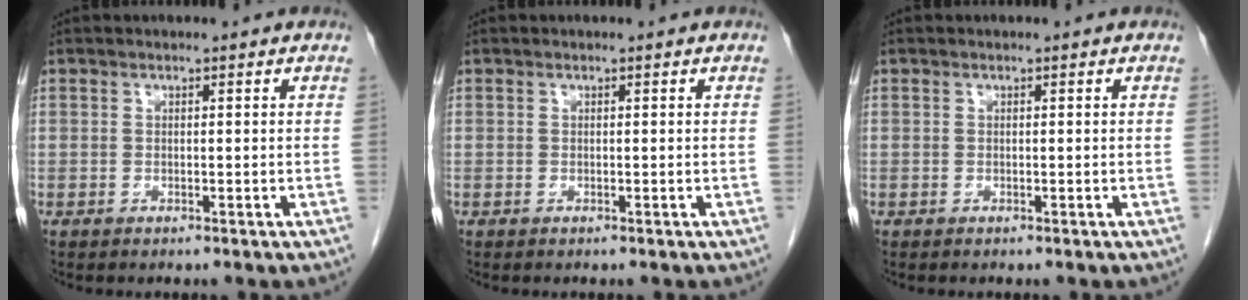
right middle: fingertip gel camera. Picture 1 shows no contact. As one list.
[{"total": 0.0}, {"total": 0.0}]